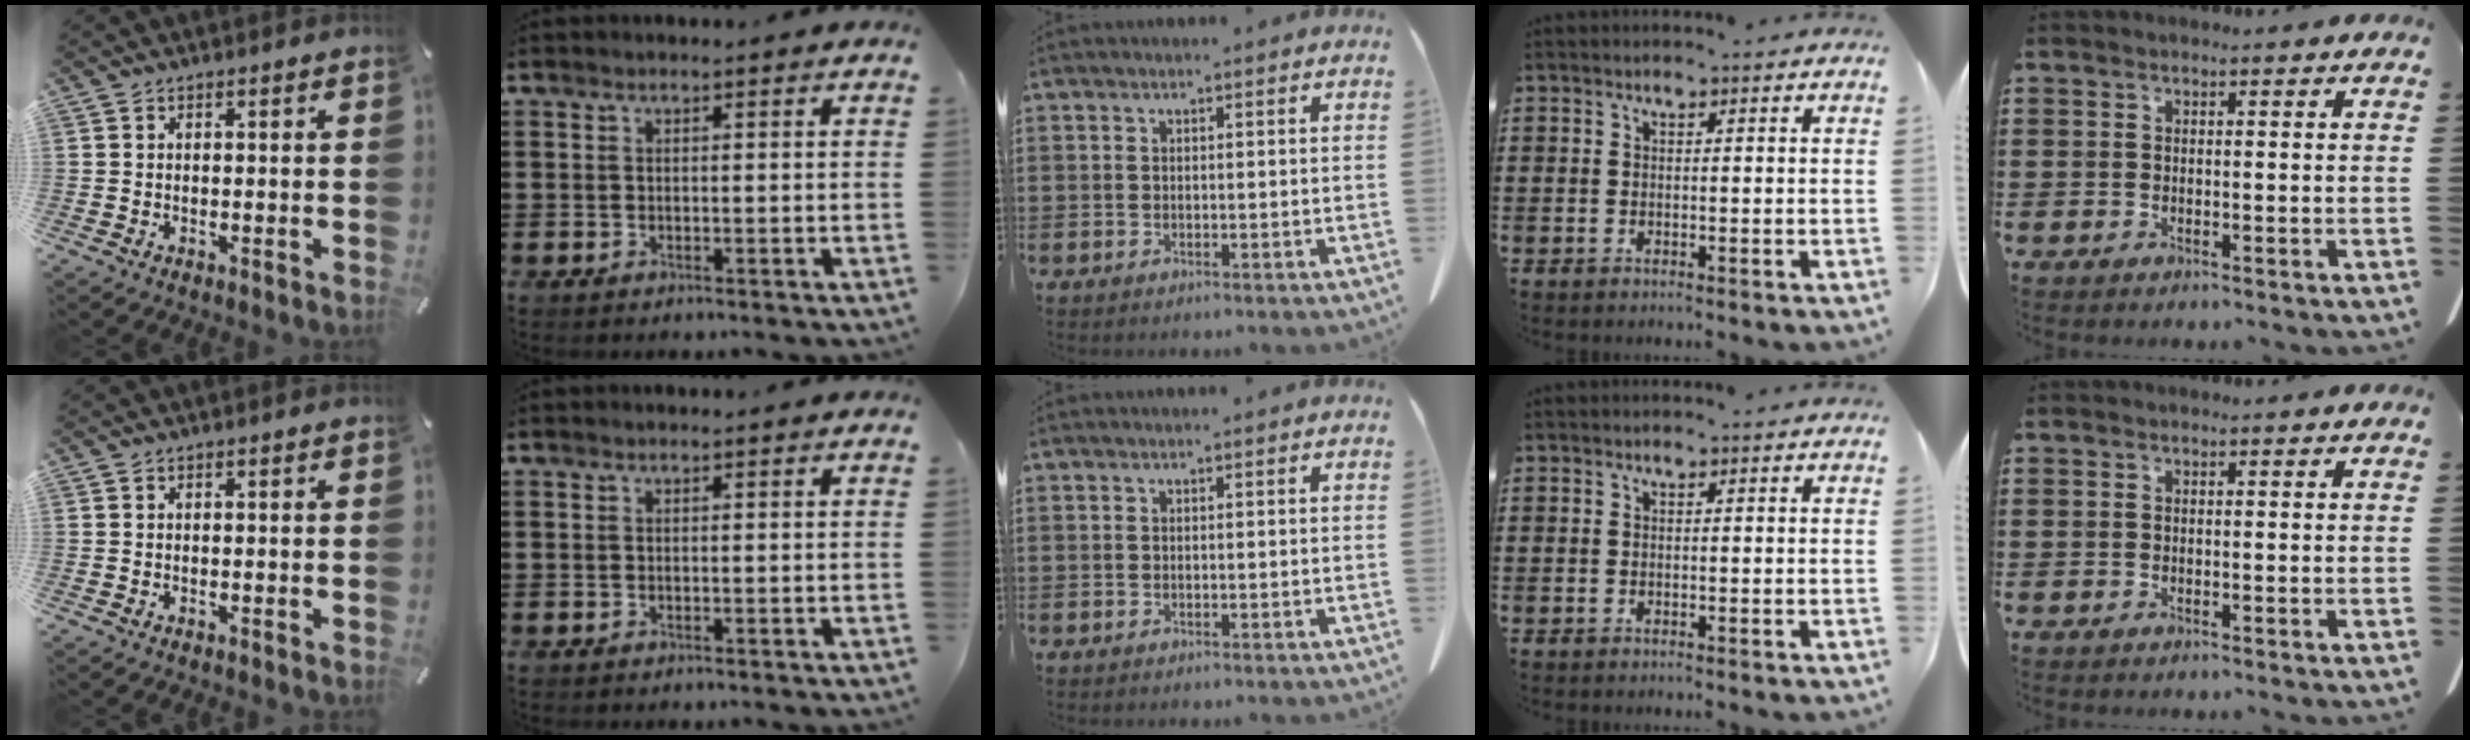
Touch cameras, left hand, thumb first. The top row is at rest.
{}